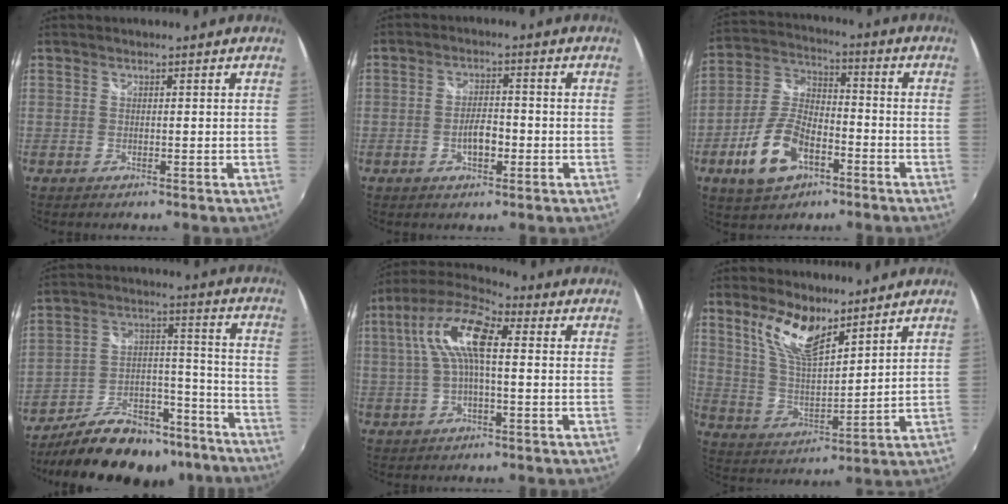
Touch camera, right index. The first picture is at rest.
{"total": 4.4, "force": [-1.6, 1.9, 3.6], "torque": [-0.068, 0.002, -0.025]}
{"total": 12.9, "force": [-6.1, 6.8, 9.2], "torque": [-0.197, 0.011, -0.106]}
{"total": 22.5, "force": [-17.5, 10.5, 9.5], "torque": [-0.172, 0.050, -0.239]}
{"total": 11.8, "force": [1.7, 3.9, 11.0], "torque": [-0.219, 0.026, 0.025]}
{"total": 11.3, "force": [7.6, 3.7, 7.5], "torque": [-0.147, 0.005, 0.153]}